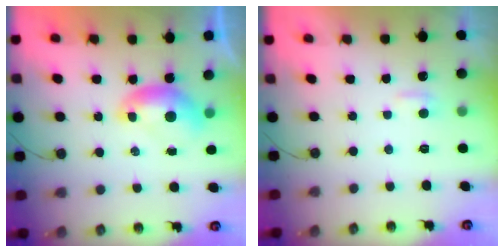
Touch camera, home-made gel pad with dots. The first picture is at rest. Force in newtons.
{"total": 2.5, "press": 2.5, "slide": 0.3}